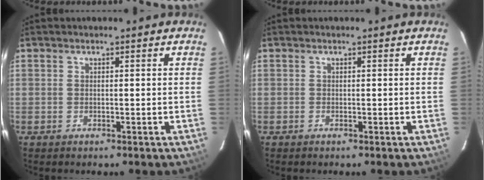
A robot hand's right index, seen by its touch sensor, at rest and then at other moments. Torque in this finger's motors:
{"motor_torque": [-0.01, 0.10, 0.00, 0.01]}